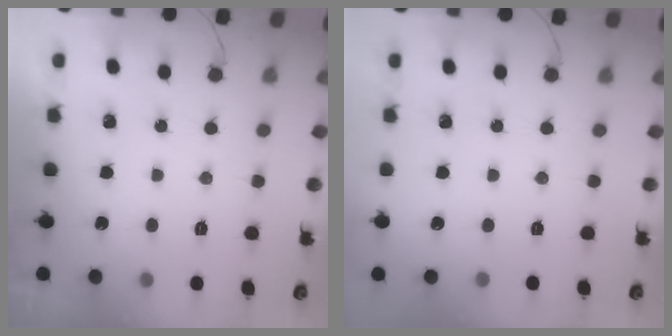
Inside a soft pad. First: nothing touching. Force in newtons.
{"total": 0.0}